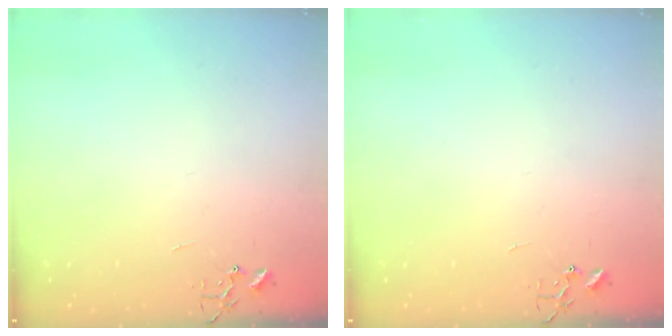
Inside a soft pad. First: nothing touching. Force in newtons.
{"total": 0.0}